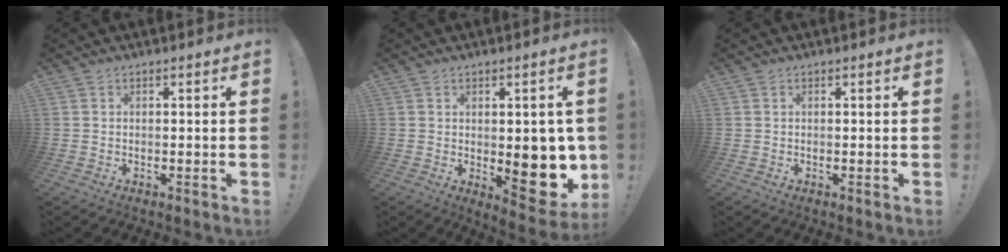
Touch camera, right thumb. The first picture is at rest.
{"total": 14.2, "force": [-1.4, 7.6, 11.9], "torque": [-0.118, -0.010, -0.006]}
{"total": 0.0}